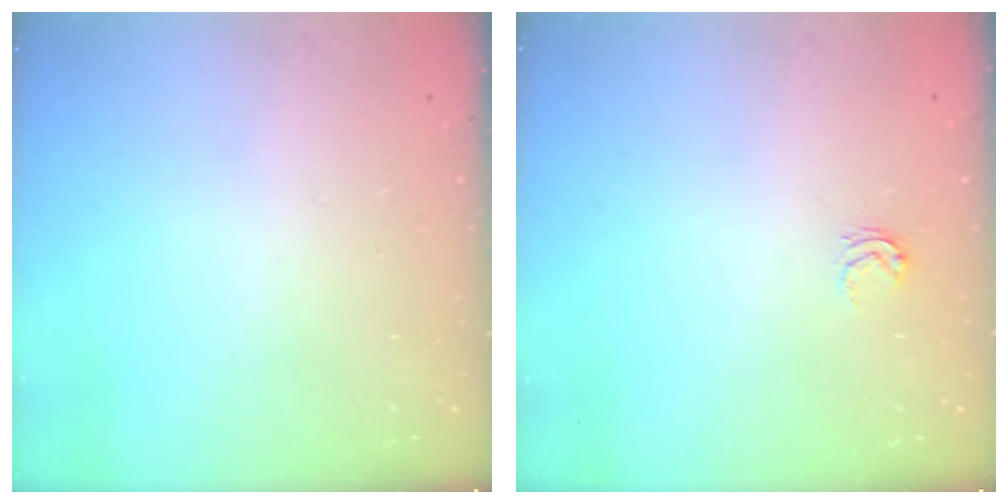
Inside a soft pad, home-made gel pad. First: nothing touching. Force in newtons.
{"total": 3.1, "press": 3.1, "slide": 0.4}